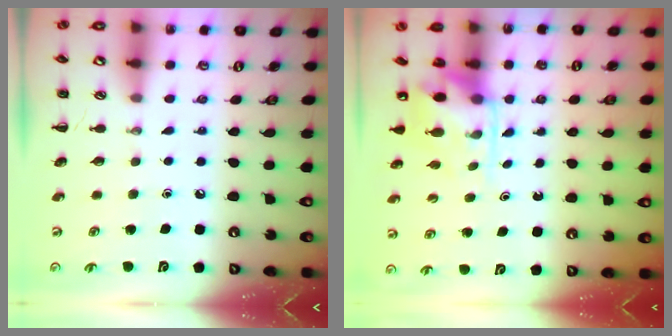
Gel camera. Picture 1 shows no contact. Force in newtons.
{"total": 5.0, "press": 4.9, "slide": 1.0}